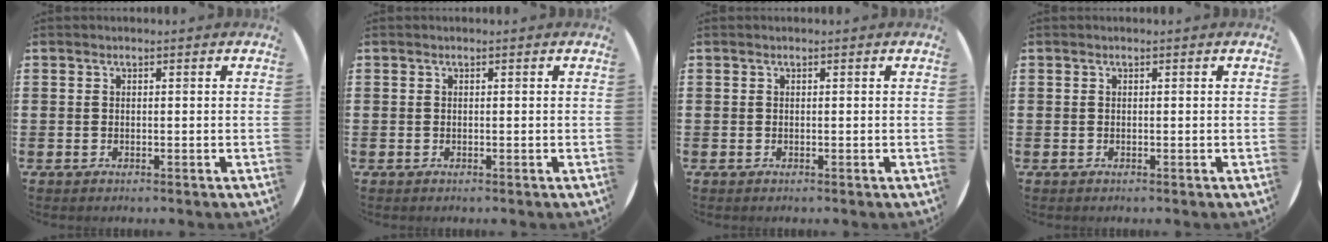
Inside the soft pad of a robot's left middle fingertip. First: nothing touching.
{"total": 0.0}
{"total": 0.0}
{"total": 0.0}